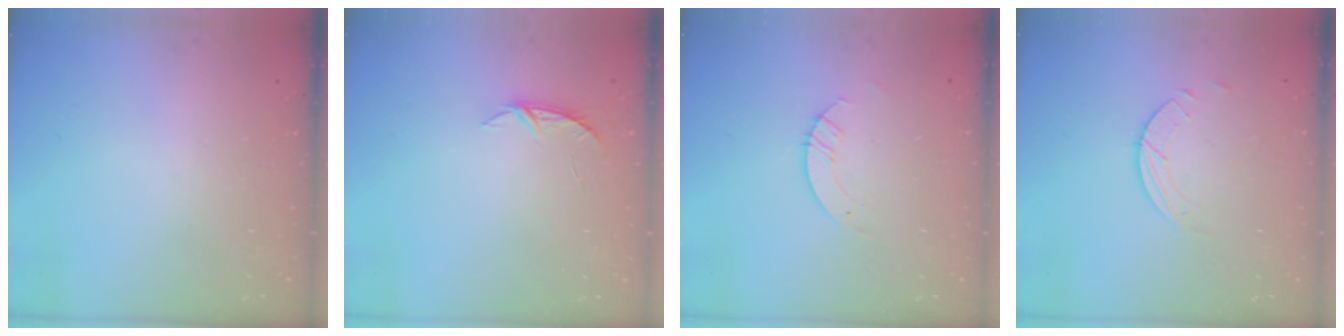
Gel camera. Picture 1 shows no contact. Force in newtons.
{"total": 4.2, "press": 4.2, "slide": 0.5}
{"total": 3.2, "press": 3.2, "slide": 0.3}
{"total": 2.0, "press": 2.0, "slide": 0.2}